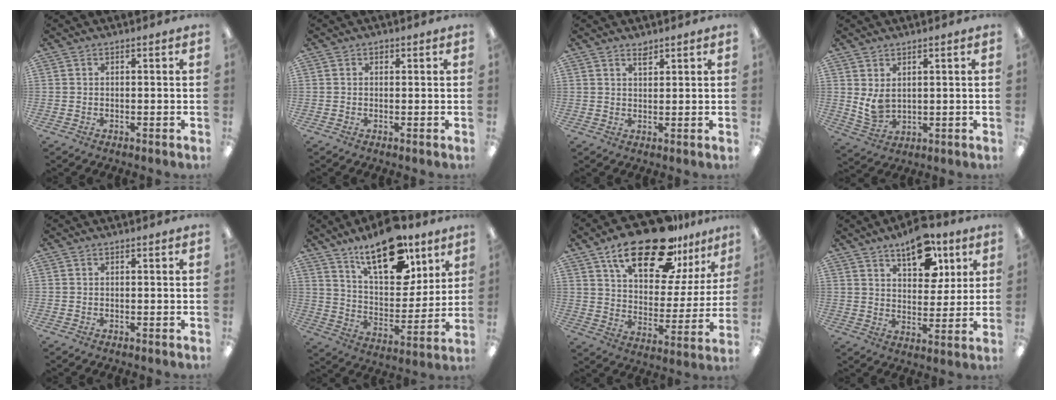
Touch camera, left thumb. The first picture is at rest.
{"total": 0.7, "force": [0.5, 0.5, 0.2], "torque": [-0.006, 0.001, 0.009]}
{"total": 2.3, "force": [2.0, 0.7, 0.9], "torque": [-0.013, -0.005, 0.036]}
{"total": 5.3, "force": [2.3, 3.3, 3.4], "torque": [-0.081, -0.017, 0.040]}
{"total": 0.0}
{"total": 20.0, "force": [13.4, 9.4, 11.6], "torque": [-0.183, -0.071, 0.230]}
{"total": 23.6, "force": [16.5, 9.8, 13.8], "torque": [-0.214, -0.098, 0.280]}
{"total": 12.9, "force": [8.2, 6.9, 7.3], "torque": [-0.092, -0.034, 0.140]}